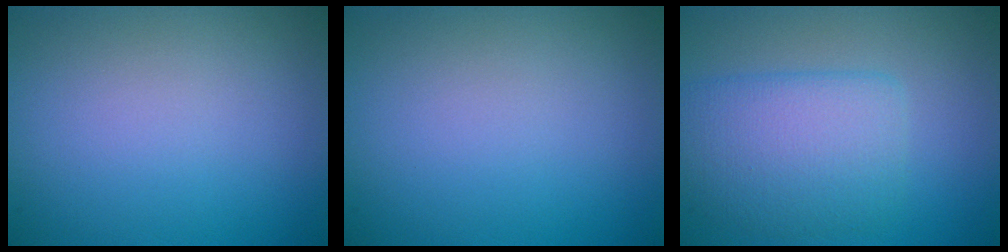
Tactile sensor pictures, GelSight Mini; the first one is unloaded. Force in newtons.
{"total": 0.0}
{"total": 4.9, "press": 4.9, "slide": 0.2}